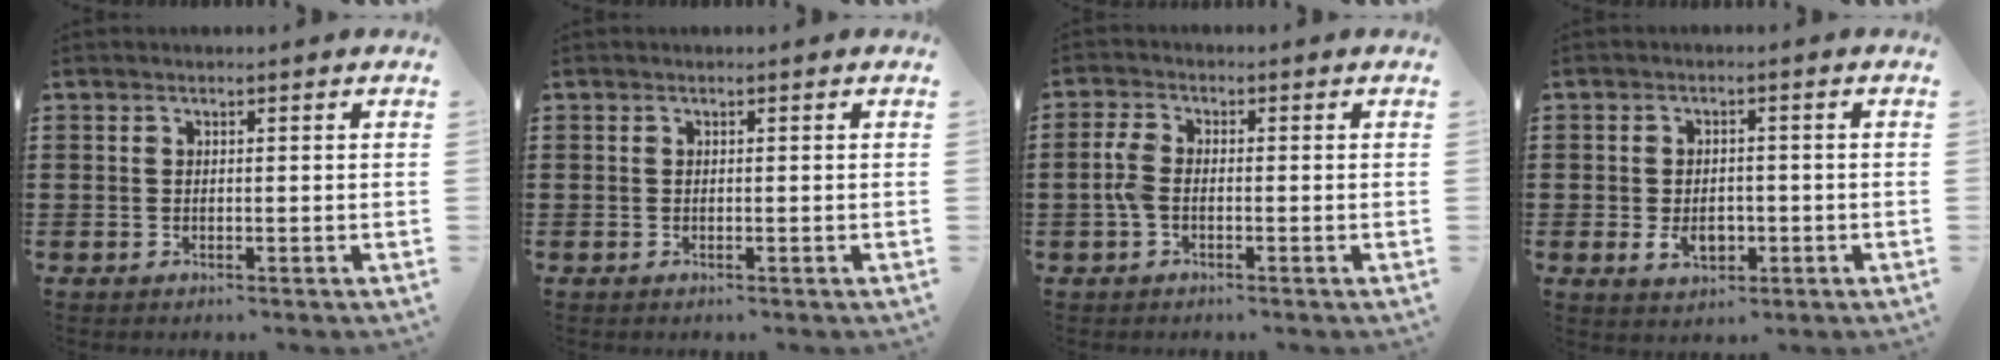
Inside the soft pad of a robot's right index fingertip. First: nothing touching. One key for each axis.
{"total": 0.0}
{"total": 3.4, "fx": -0.7, "fy": 1.8, "fz": 2.8, "tx": -0.073, "ty": -0.003, "tz": -0.018}
{"total": 3.7, "fx": -0.9, "fy": 2.5, "fz": 2.6, "tx": -0.041, "ty": 0.000, "tz": -0.017}